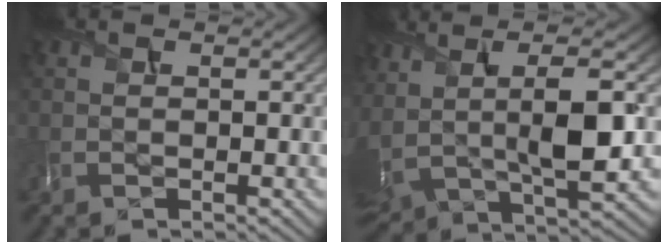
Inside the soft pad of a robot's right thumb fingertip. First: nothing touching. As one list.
[{"total": 10.3, "force": [2.5, 4.2, 9.0], "torque": [-0.201, 0.001, 0.055]}]